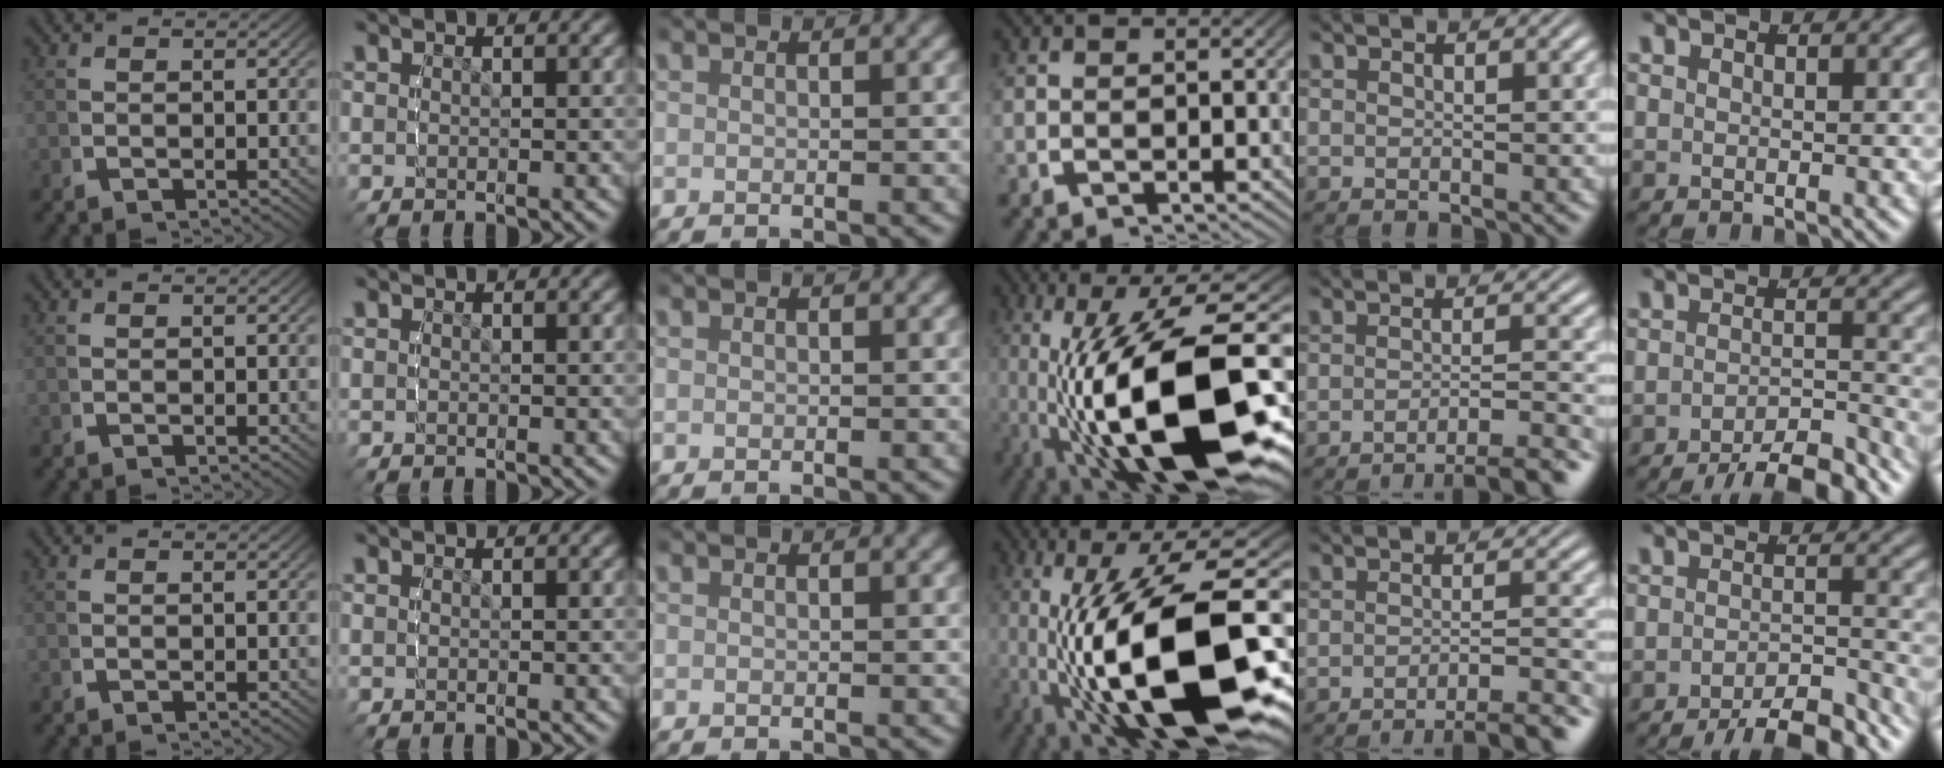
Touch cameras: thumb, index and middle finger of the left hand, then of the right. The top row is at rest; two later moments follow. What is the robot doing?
{"motion": "lift_and_place", "object": "glue stick"}